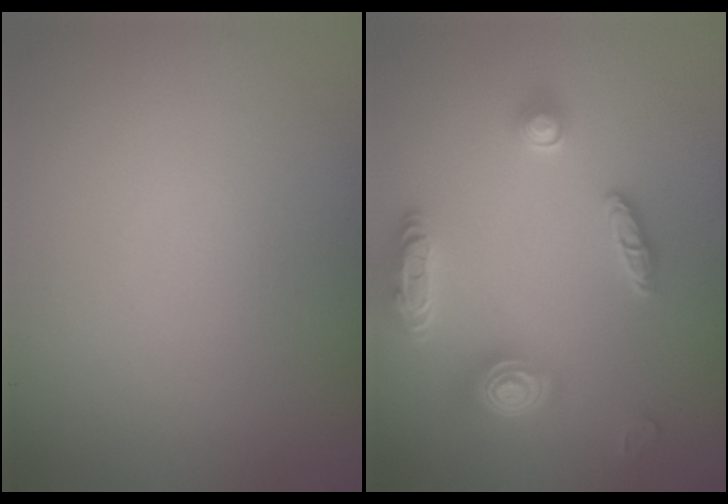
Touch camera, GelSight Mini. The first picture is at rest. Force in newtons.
{"total": 4.2, "press": 4.1, "slide": 1.0}